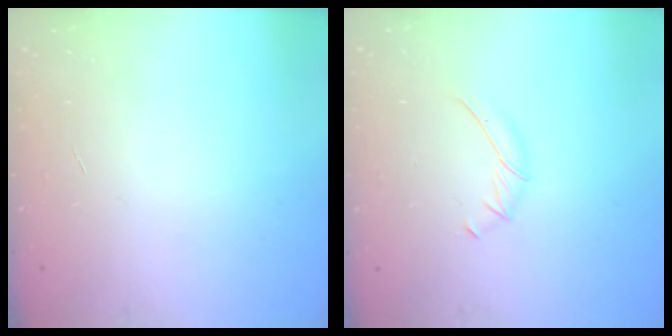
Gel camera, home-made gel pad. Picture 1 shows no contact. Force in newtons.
{"total": 5.5, "press": 5.5, "slide": 0.9}